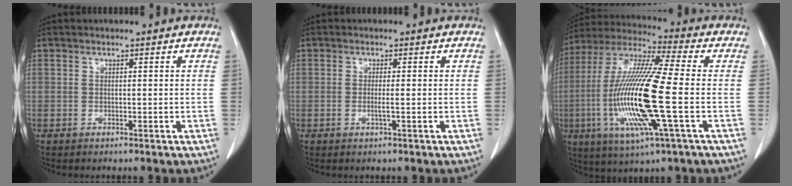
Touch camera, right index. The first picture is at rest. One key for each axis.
{"total": 1.4, "fx": -0.3, "fy": -0.2, "fz": 1.3, "tx": -0.029, "ty": -0.003, "tz": -0.007}
{"total": 19.0, "fx": -3.5, "fy": 0.9, "fz": 18.7, "tx": -0.396, "ty": -0.013, "tz": -0.072}